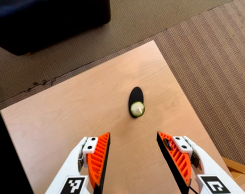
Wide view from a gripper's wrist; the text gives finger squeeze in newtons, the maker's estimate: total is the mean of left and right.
{"total": 0.6, "left": 1.1, "right": 0.1}